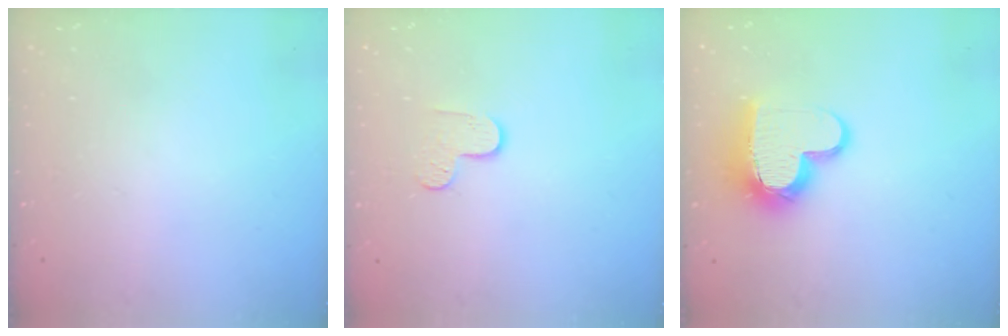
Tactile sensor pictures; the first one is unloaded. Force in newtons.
{"total": 4.8, "press": 4.7, "slide": 0.5}
{"total": 12.7, "press": 12.7, "slide": 1.4}